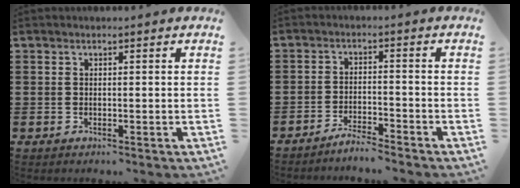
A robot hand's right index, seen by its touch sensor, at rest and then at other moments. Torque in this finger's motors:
{"motor_torque": [0.12, 0.38, -0.01, 0.00]}